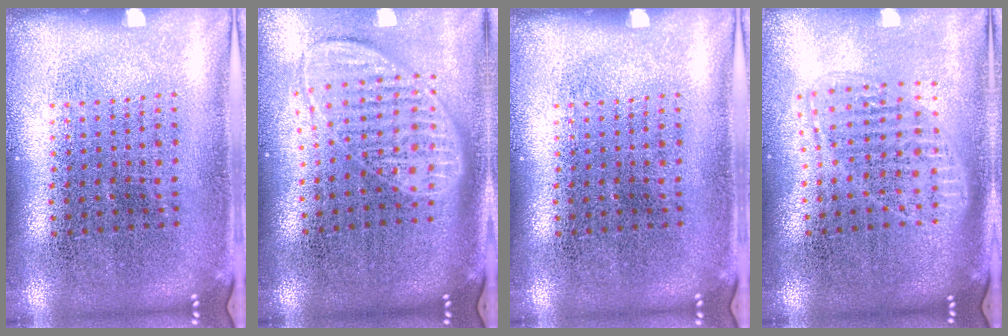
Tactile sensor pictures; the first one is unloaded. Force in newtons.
{"total": 1.8, "press": 1.4, "slide": 1.1}
{"total": 0.0}
{"total": 1.7, "press": 1.4, "slide": 0.9}